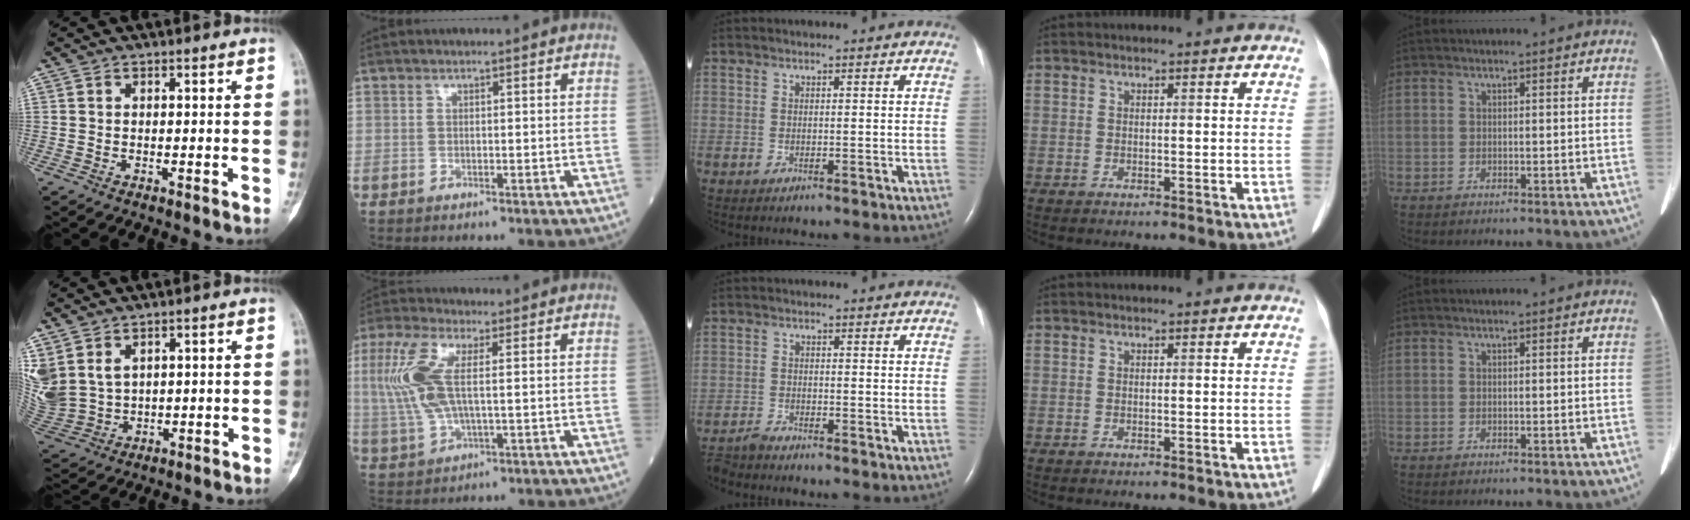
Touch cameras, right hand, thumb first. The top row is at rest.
{"thumb": {"total": 11.2, "force": [4.5, 7.9, 6.6], "torque": [-0.171, -0.006, 0.115]}, "index": {"total": 9.7, "force": [1.4, 3.2, 9.0], "torque": [-0.229, 0.008, 0.029]}, "middle": {"total": 2.7, "force": [-2.7, -0.2, 0.3], "torque": [-0.011, -0.016, -0.052]}}